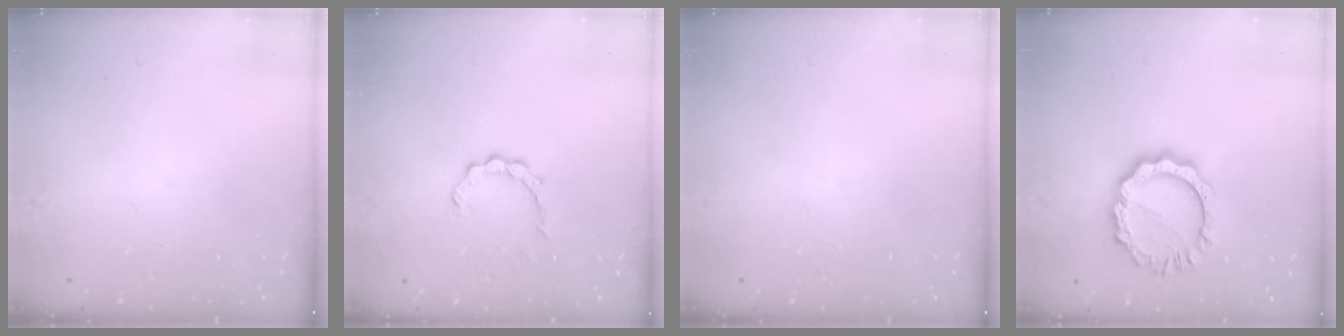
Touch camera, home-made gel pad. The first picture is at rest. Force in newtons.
{"total": 3.8, "press": 3.8, "slide": 0.4}
{"total": 0.0}
{"total": 10.6, "press": 10.5, "slide": 1.1}